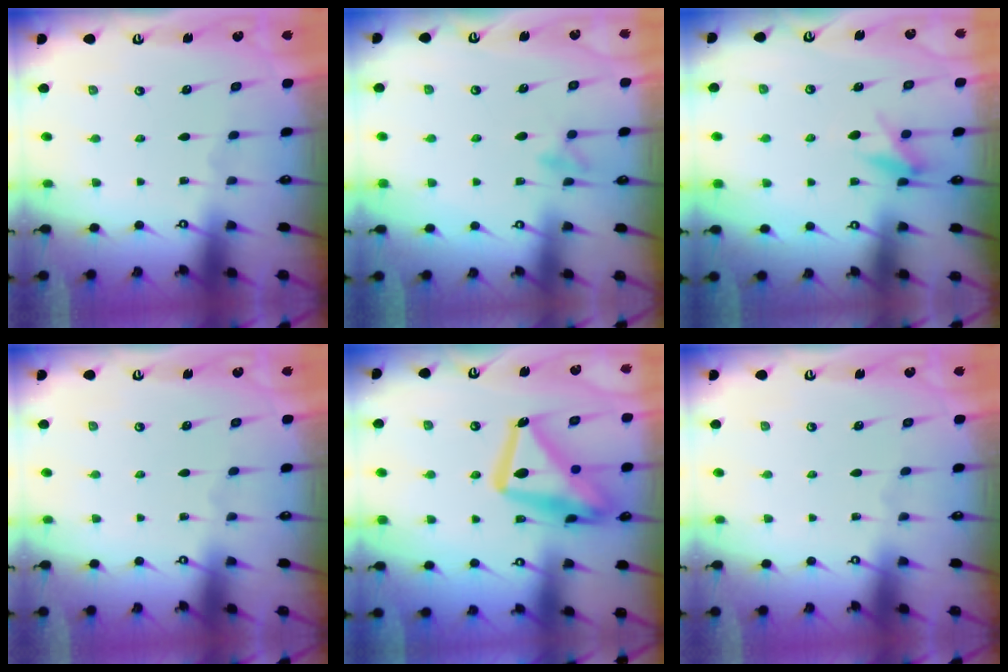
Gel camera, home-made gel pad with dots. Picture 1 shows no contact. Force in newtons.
{"total": 7.0, "press": 7.0, "slide": 1.0}
{"total": 5.9, "press": 5.8, "slide": 1.2}
{"total": 0.0}
{"total": 20.8, "press": 20.8, "slide": 1.5}
{"total": 0.0}